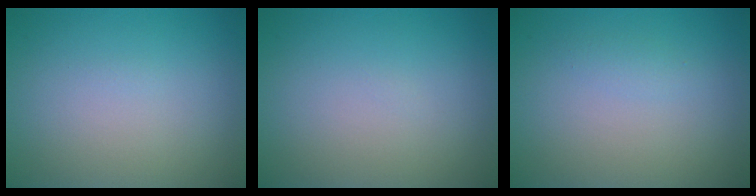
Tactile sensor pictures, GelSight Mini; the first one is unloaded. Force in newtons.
{"total": 0.0}
{"total": 0.7, "press": 0.7, "slide": 0.0}